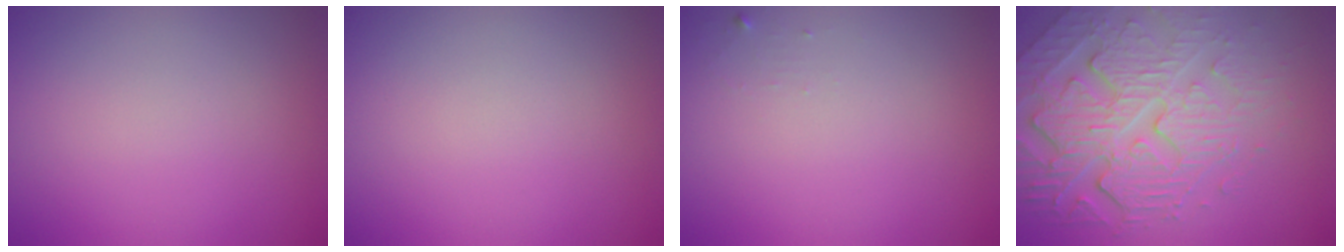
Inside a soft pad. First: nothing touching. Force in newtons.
{"total": 0.0}
{"total": 0.6, "press": 0.6, "slide": 0.1}
{"total": 8.0, "press": 5.6, "slide": 5.7}